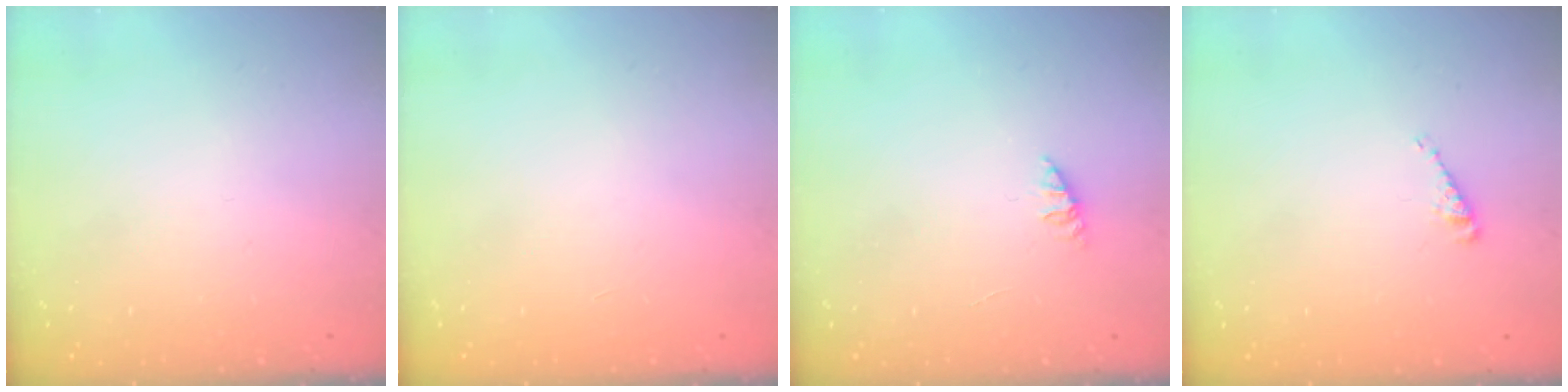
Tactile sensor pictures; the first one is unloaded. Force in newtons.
{"total": 0.0}
{"total": 1.6, "press": 1.6, "slide": 0.4}
{"total": 3.9, "press": 3.8, "slide": 0.4}